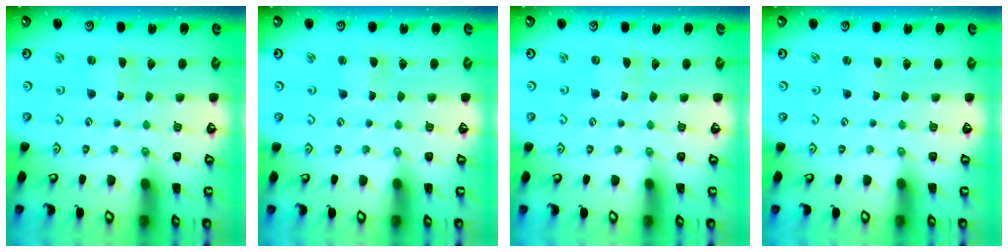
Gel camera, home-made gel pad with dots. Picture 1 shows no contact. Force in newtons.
{"total": 1.6, "press": 1.6, "slide": 0.2}
{"total": 0.0}
{"total": 0.0}